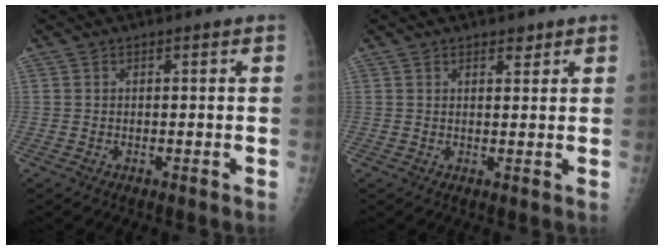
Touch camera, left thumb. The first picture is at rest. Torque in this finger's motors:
{"motor_torque": [0.23, 0.30, 0.05, 0.02, -0.01]}